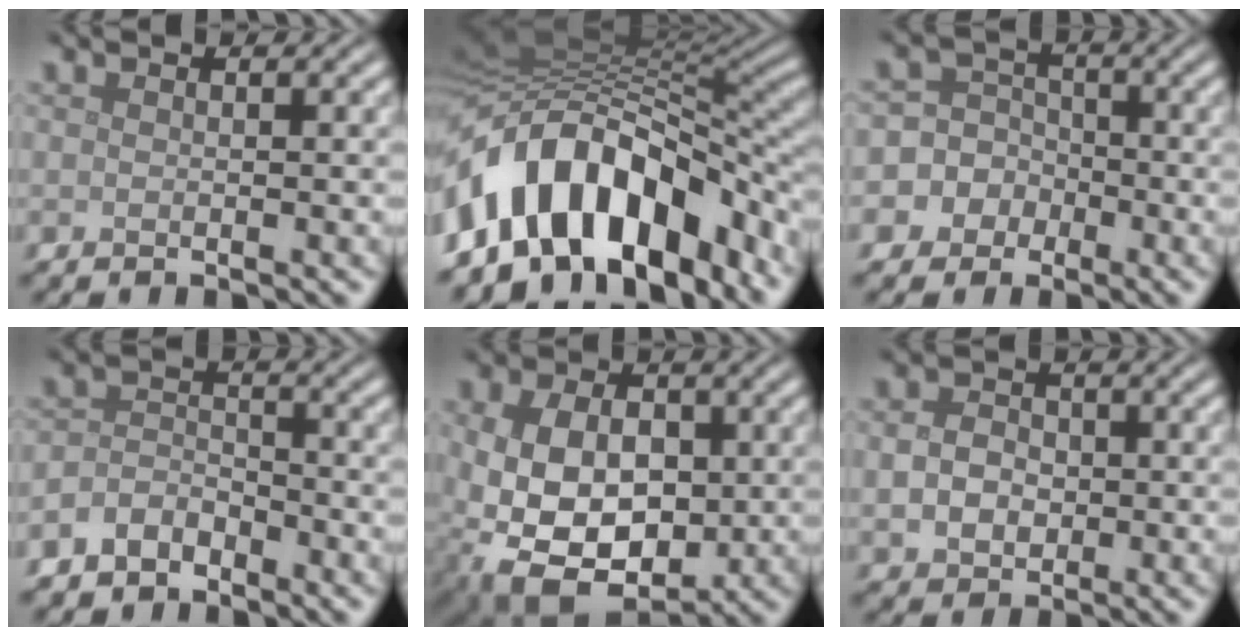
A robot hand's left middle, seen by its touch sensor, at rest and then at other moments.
{"total": 13.8, "force": [-5.9, 8.5, 9.1], "torque": [-0.149, 0.013, -0.107]}
{"total": 8.5, "force": [-2.9, 7.9, 1.1], "torque": [-0.033, 0.005, -0.083]}
{"total": 2.8, "force": [-2.1, 1.6, 0.9], "torque": [-0.017, 0.008, -0.047]}
{"total": 12.0, "force": [-1.4, 8.8, 8.0], "torque": [-0.133, -0.024, -0.018]}
{"total": 3.3, "force": [0.0, 2.8, 1.8], "torque": [-0.036, -0.002, -0.006]}